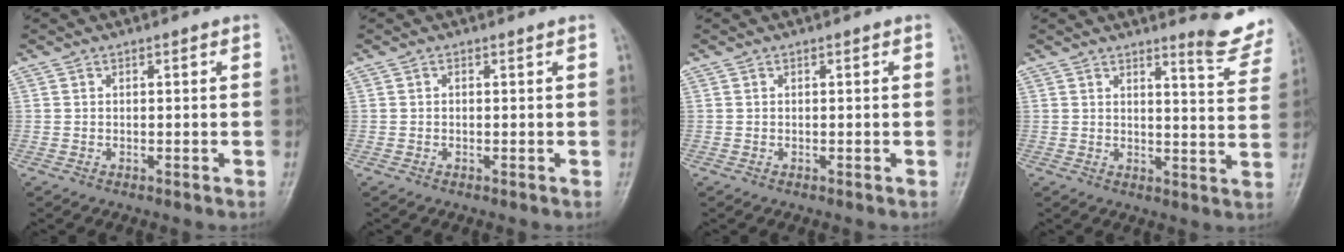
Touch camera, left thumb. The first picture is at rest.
{"total": 0.0}
{"total": 0.0}
{"total": 7.3, "force": [6.5, 0.8, 3.3], "torque": [-0.030, -0.061, 0.072]}